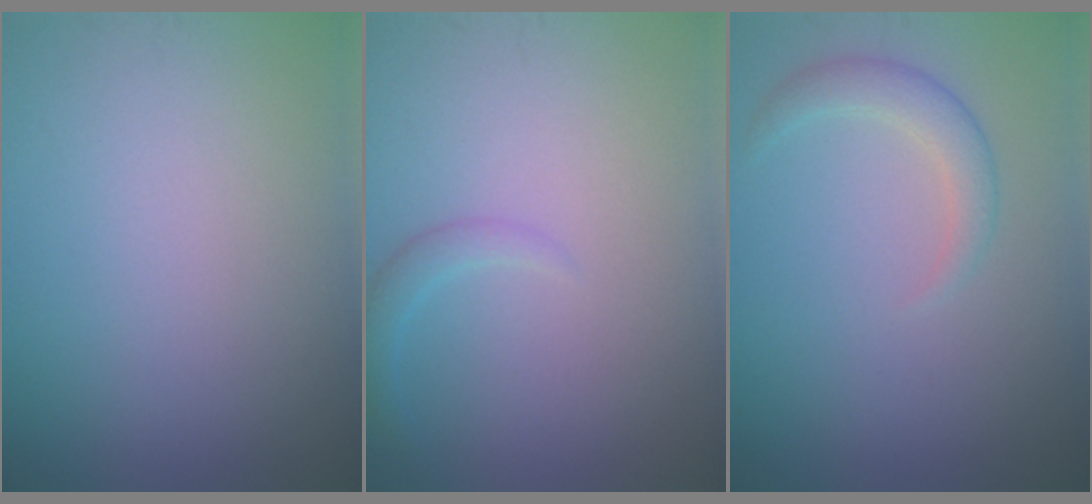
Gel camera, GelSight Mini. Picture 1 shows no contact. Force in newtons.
{"total": 1.4, "press": 1.4, "slide": 0.1}
{"total": 2.2, "press": 2.2, "slide": 0.1}